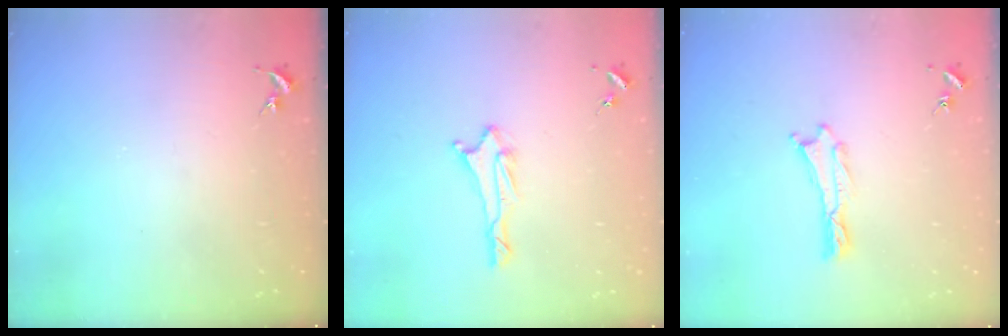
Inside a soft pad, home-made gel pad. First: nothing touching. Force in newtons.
{"total": 1.7, "press": 1.6, "slide": 0.6}
{"total": 0.0}